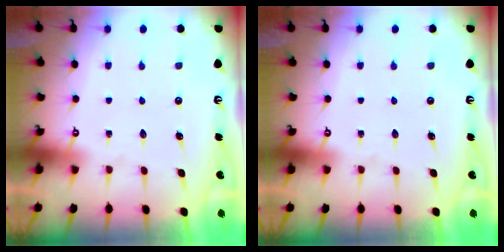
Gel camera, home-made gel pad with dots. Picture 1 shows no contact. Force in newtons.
{"total": 0.0}